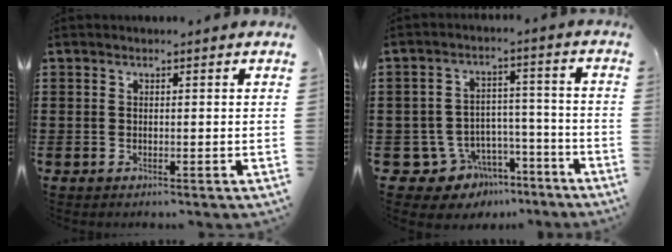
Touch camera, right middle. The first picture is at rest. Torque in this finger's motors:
{"motor_torque": [0.07, 0.02, -0.03, -0.02]}